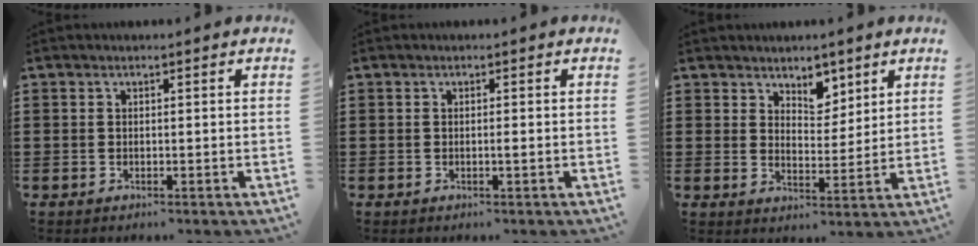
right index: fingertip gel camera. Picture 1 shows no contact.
{"total": 0.6, "force": [-0.2, 0.0, 0.6], "torque": [-0.011, -0.003, -0.003]}
{"total": 4.4, "force": [3.6, 2.4, 1.0], "torque": [-0.027, -0.002, 0.065]}